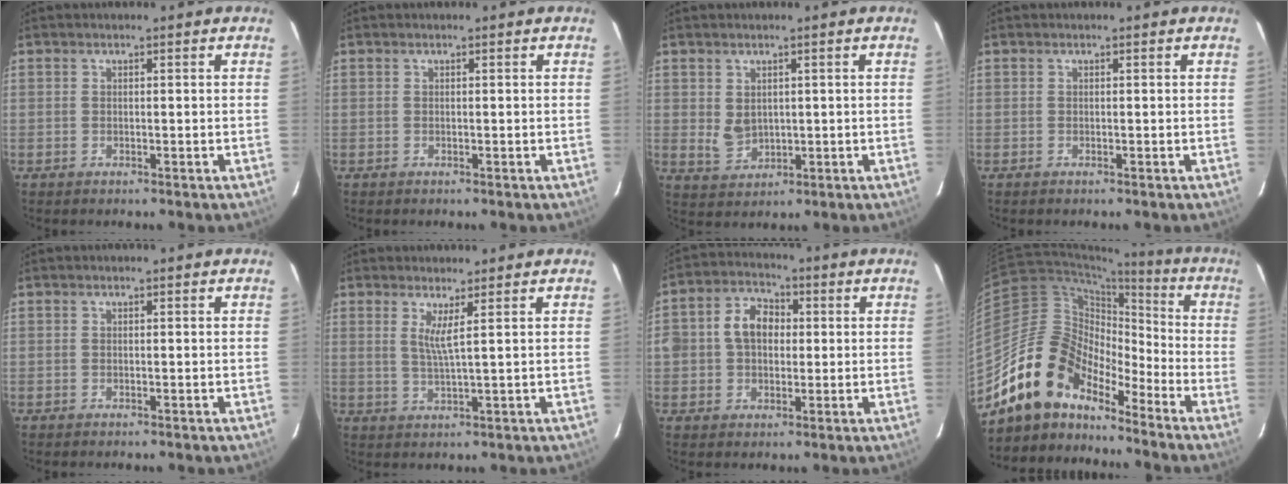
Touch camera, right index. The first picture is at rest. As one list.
[{"total": 0.0}, {"total": 3.9, "force": [0.9, 3.1, 2.1], "torque": [-0.037, -0.001, 0.029]}, {"total": 0.0}, {"total": 0.0}, {"total": 3.1, "force": [1.5, -0.6, 2.6], "torque": [-0.052, -0.012, 0.025]}, {"total": 8.1, "force": [0.7, 6.3, 5.0], "torque": [-0.100, 0.029, 0.011]}, {"total": 14.7, "force": [-12.3, 6.5, 4.9], "torque": [-0.095, 0.025, -0.235]}]